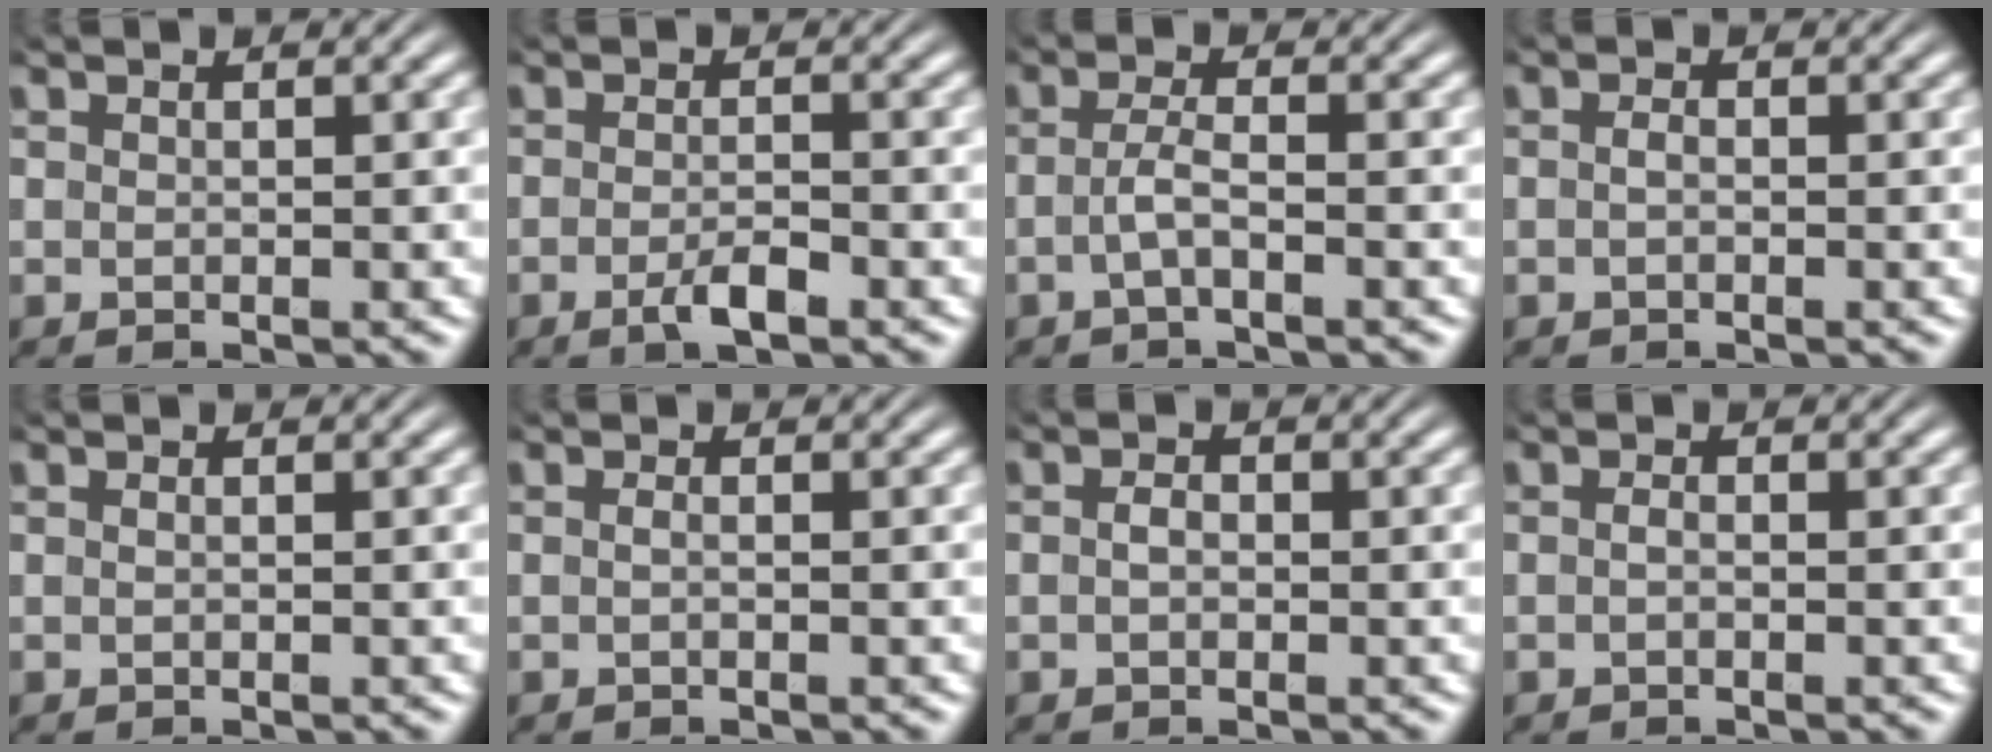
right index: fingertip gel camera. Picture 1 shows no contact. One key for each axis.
{"total": 2.3, "fx": -1.4, "fy": 0.7, "fz": 1.7, "tx": -0.031, "ty": -0.003, "tz": -0.030}
{"total": 2.1, "fx": -1.3, "fy": -0.1, "fz": 1.6, "tx": -0.037, "ty": -0.005, "tz": -0.022}
{"total": 0.7, "fx": -0.4, "fy": 0.1, "fz": 0.5, "tx": -0.015, "ty": -0.006, "tz": -0.005}
{"total": 0.0}
{"total": 0.5, "fx": -0.3, "fy": -0.1, "fz": 0.4, "tx": -0.010, "ty": -0.005, "tz": -0.004}
{"total": 0.9, "fx": -0.4, "fy": 0.4, "fz": 0.6, "tx": -0.019, "ty": -0.008, "tz": -0.004}
{"total": 0.7, "fx": -0.5, "fy": 0.1, "fz": 0.5, "tx": -0.014, "ty": -0.006, "tz": -0.007}